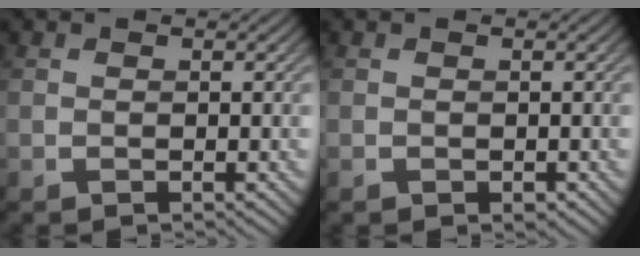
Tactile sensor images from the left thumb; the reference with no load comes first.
{"total": 0.7, "force": [-0.3, 0.5, 0.4], "torque": [-0.008, -0.003, -0.006]}